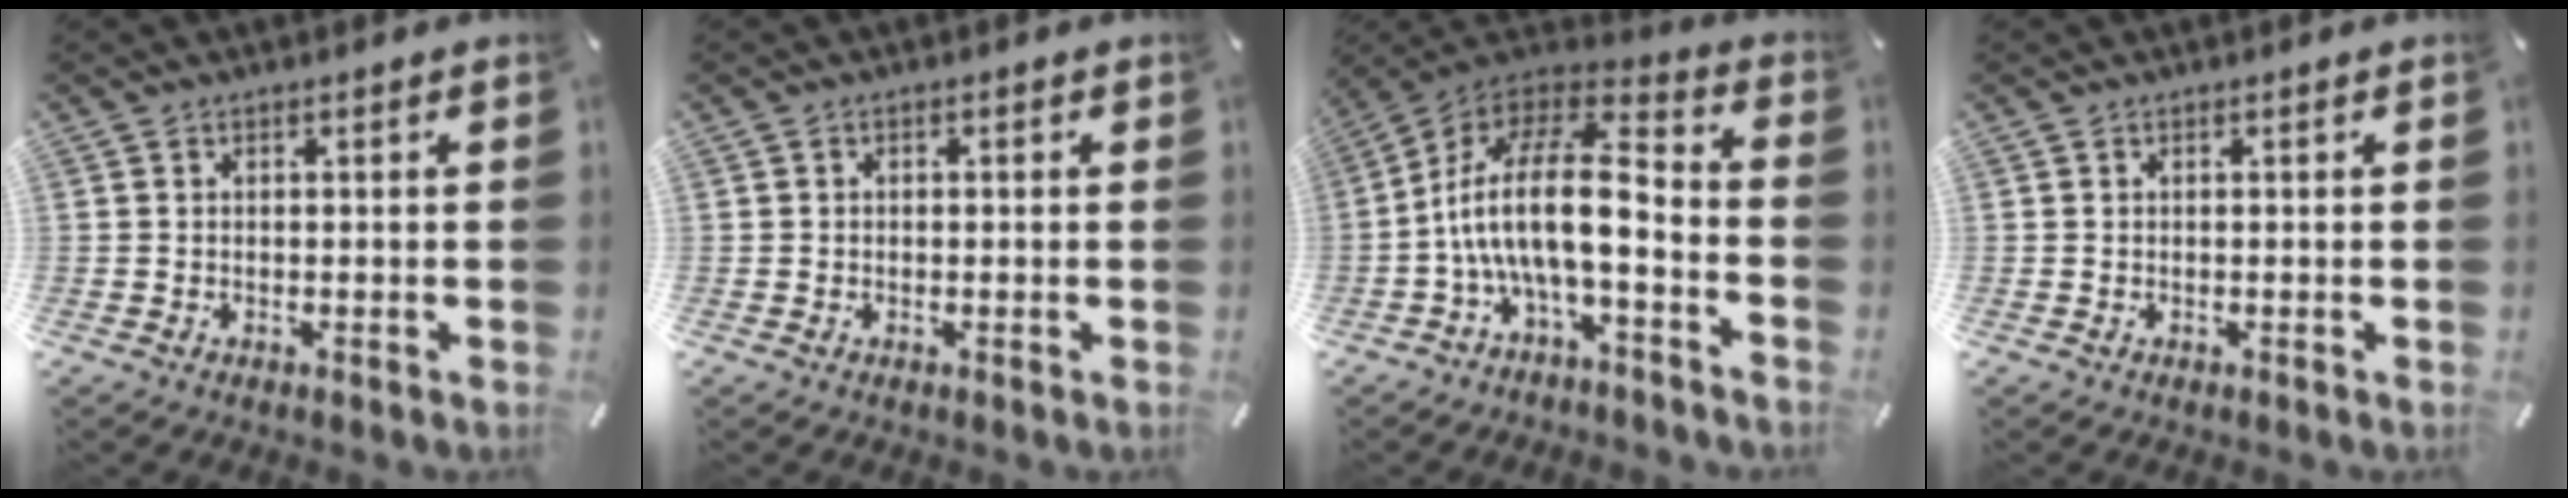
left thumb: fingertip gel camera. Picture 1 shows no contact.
{"total": 0.7, "force": [-0.1, 0.7, 0.2], "torque": [-0.003, 0.005, -0.004]}
{"total": 18.1, "force": [-2.6, 7.6, 16.2], "torque": [-0.317, 0.004, -0.045]}
{"total": 0.0}